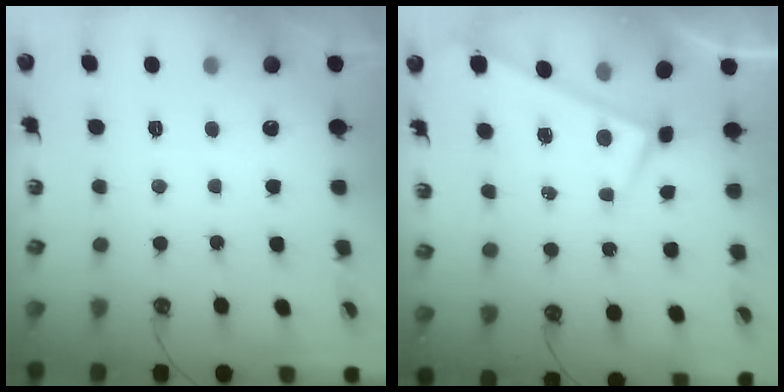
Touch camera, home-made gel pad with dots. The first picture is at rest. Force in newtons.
{"total": 0.0}